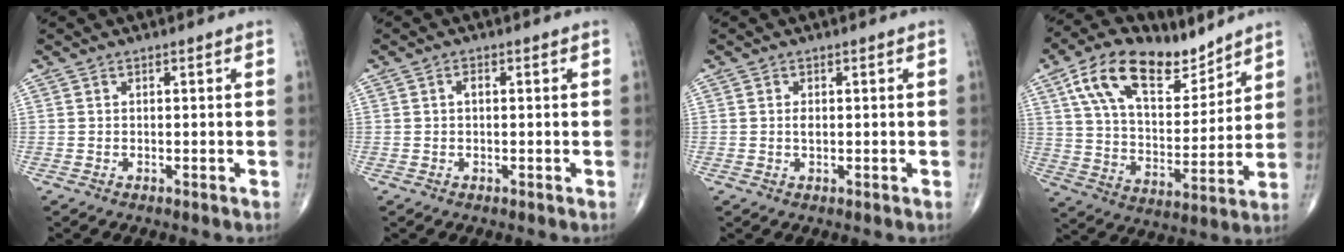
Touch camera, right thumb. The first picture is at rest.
{"total": 1.1, "force": [0.0, 0.6, 0.9], "torque": [-0.014, 0.002, -0.002]}
{"total": 1.2, "force": [0.0, 0.7, 1.0], "torque": [-0.018, -0.001, 0.000]}
{"total": 18.2, "force": [11.0, 9.1, 11.2], "torque": [-0.164, -0.044, 0.203]}